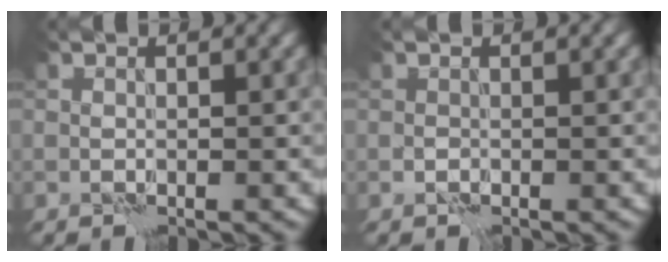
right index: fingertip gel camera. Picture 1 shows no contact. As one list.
[{"total": 0.0}]